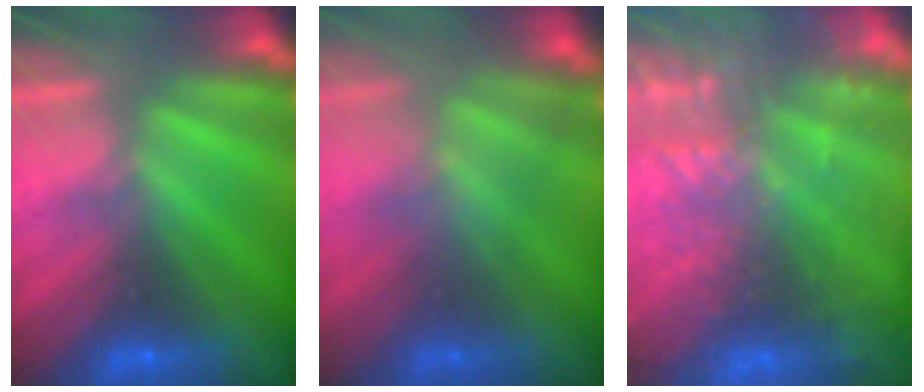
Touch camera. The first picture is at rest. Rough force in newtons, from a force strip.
{"total": 3.4}
{"total": 13.7}